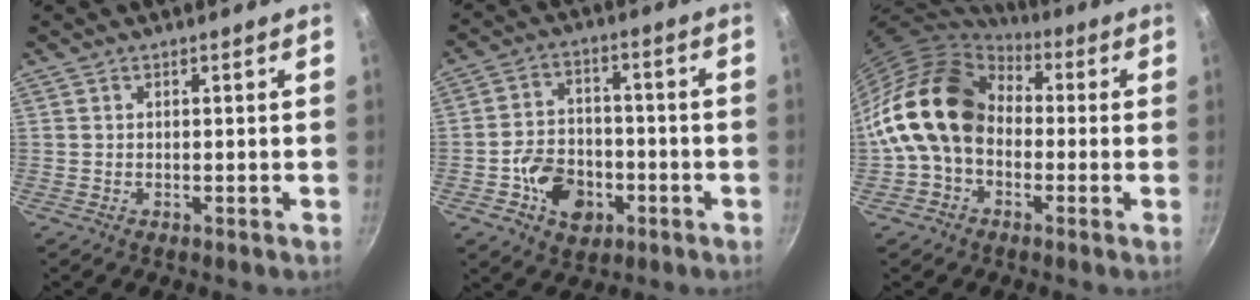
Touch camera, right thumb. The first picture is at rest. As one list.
[{"total": 10.9, "force": [-4.0, 8.1, 6.2], "torque": [-0.075, 0.032, -0.066]}, {"total": 17.1, "force": [-0.4, 13.0, 11.1], "torque": [-0.179, 0.043, -0.023]}]